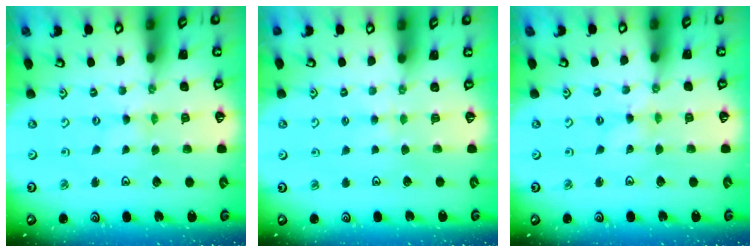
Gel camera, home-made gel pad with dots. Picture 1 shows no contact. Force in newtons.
{"total": 1.9, "press": 1.9, "slide": 0.4}
{"total": 0.8, "press": 0.8, "slide": 0.2}